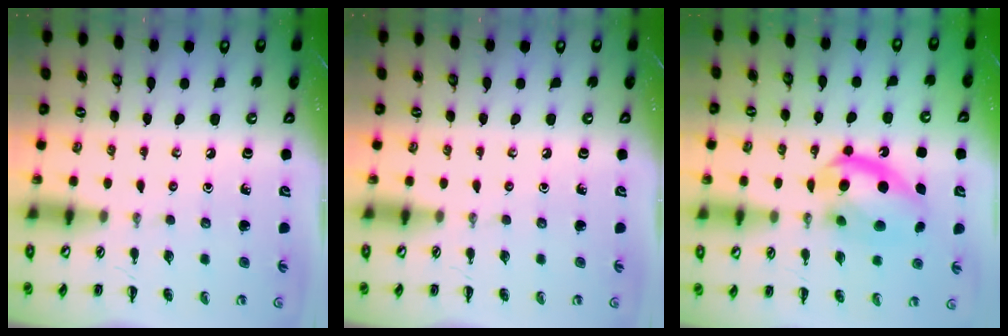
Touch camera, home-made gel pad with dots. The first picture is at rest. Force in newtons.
{"total": 0.0}
{"total": 15.4, "press": 15.1, "slide": 3.1}